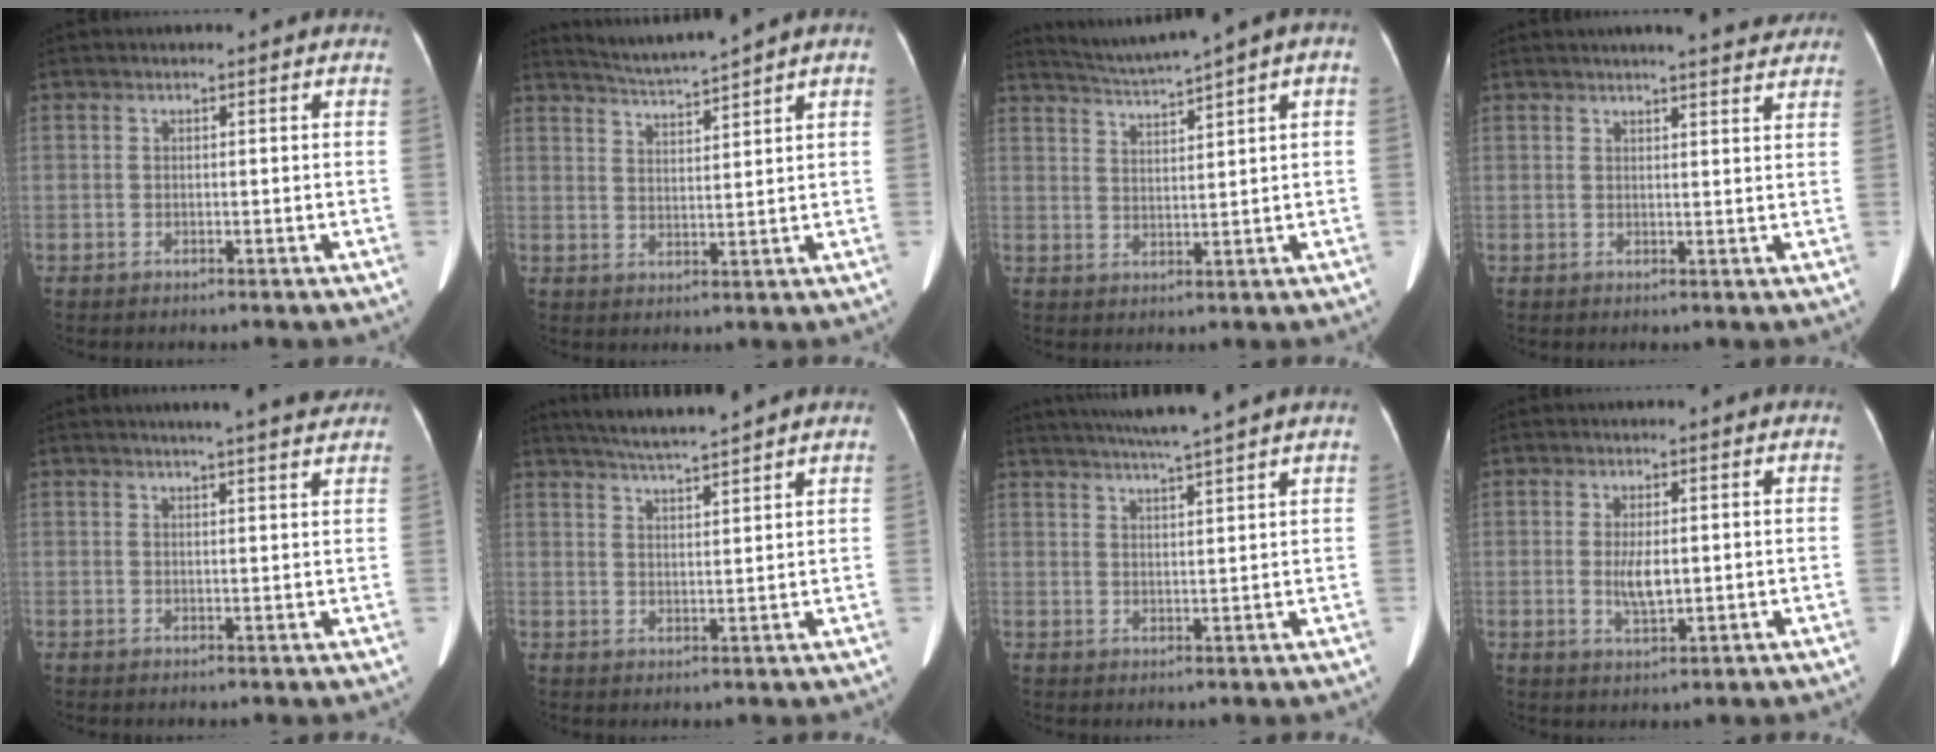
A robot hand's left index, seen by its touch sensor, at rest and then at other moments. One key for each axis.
{"total": 5.0, "fx": 4.5, "fy": -1.7, "fz": 1.2, "tx": -0.031, "ty": -0.006, "tz": 0.087}
{"total": 5.7, "fx": 4.5, "fy": -1.0, "fz": 3.4, "tx": -0.060, "ty": 0.010, "tz": 0.082}
{"total": 7.7, "fx": 6.8, "fy": 0.8, "fz": 3.4, "tx": -0.045, "ty": 0.006, "tz": 0.071}
{"total": 7.9, "fx": 6.9, "fy": 0.2, "fz": 3.9, "tx": -0.054, "ty": 0.007, "tz": 0.071}
{"total": 8.0, "fx": 7.3, "fy": -0.9, "fz": 3.2, "tx": -0.064, "ty": 0.013, "tz": 0.117}
{"total": 9.8, "fx": 8.5, "fy": -1.7, "fz": 4.5, "tx": -0.075, "ty": 0.010, "tz": 0.119}
{"total": 3.6, "fx": 0.0, "fy": 1.1, "fz": 3.4, "tx": -0.069, "ty": -0.008, "tz": 0.003}